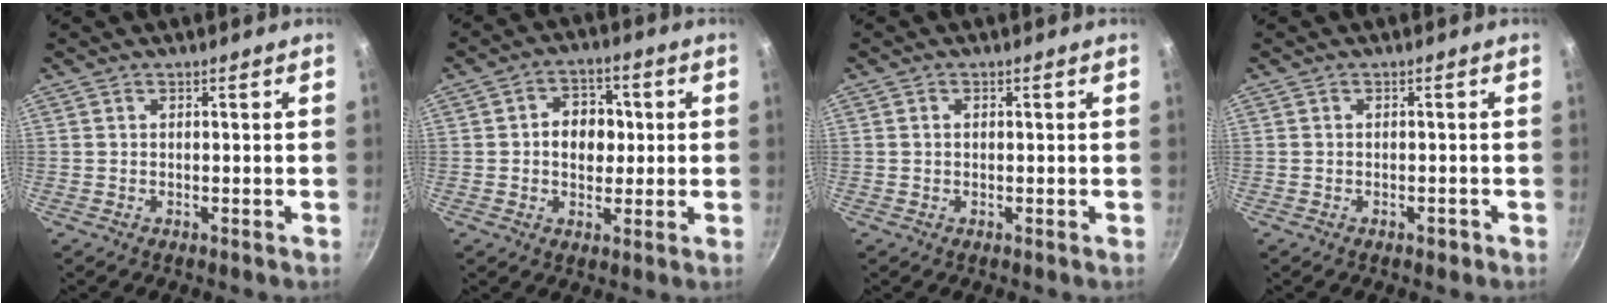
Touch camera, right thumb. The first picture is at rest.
{"total": 7.9, "force": [0.6, 6.1, 4.9], "torque": [-0.036, 0.007, 0.003]}
{"total": 0.8, "force": [0.0, 0.7, 0.5], "torque": [-0.007, 0.005, 0.000]}
{"total": 1.3, "force": [-0.8, 0.8, 0.7], "torque": [-0.007, 0.010, -0.005]}